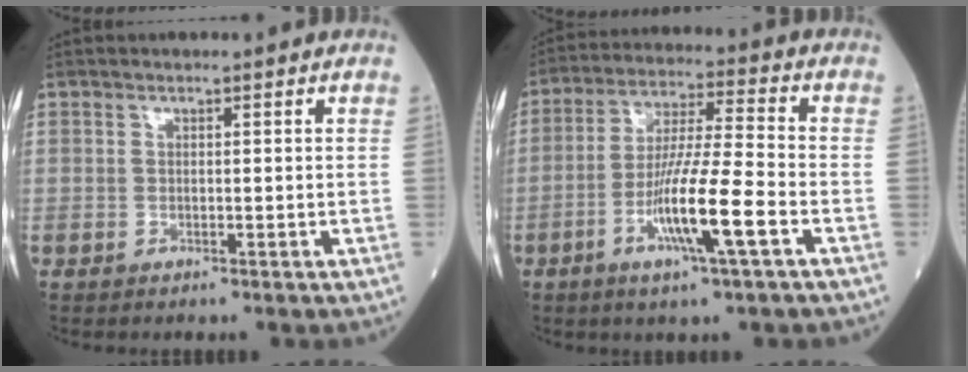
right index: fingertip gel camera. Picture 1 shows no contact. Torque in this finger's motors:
{"motor_torque": [1.73, -0.41, 0.91, 0.21]}